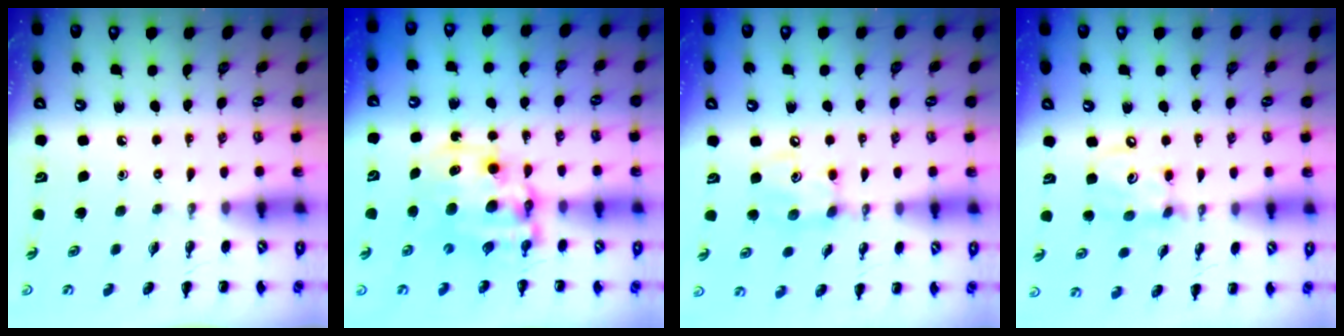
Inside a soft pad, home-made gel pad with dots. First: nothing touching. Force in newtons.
{"total": 10.7, "press": 10.3, "slide": 2.9}
{"total": 7.0, "press": 6.9, "slide": 0.9}
{"total": 7.3, "press": 7.3, "slide": 0.6}